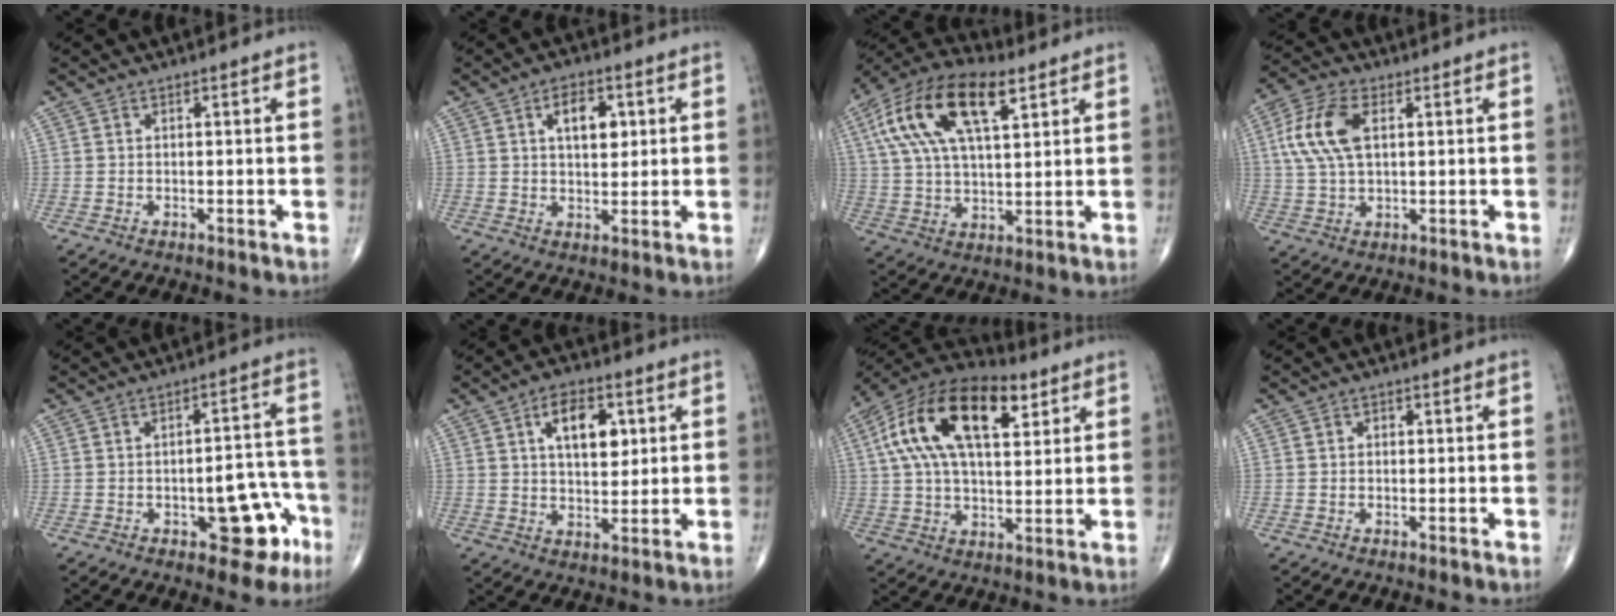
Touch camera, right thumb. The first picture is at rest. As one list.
[{"total": 7.3, "force": [2.2, 4.1, 5.6], "torque": [-0.061, -0.008, 0.033]}, {"total": 18.6, "force": [7.5, 8.2, 14.9], "torque": [-0.282, 0.009, 0.132]}, {"total": 11.0, "force": [2.6, 5.8, 9.0], "torque": [-0.193, 0.009, 0.048]}, {"total": 11.1, "force": [-4.7, 5.3, 8.6], "torque": [-0.065, 0.040, -0.052]}, {"total": 10.2, "force": [3.2, 5.7, 7.8], "torque": [-0.094, -0.009, 0.049]}, {"total": 21.8, "force": [7.6, 11.0, 17.2], "torque": [-0.308, 0.014, 0.125]}, {"total": 0.9, "force": [0.0, 0.8, 0.5], "torque": [0.004, 0.001, -0.003]}]